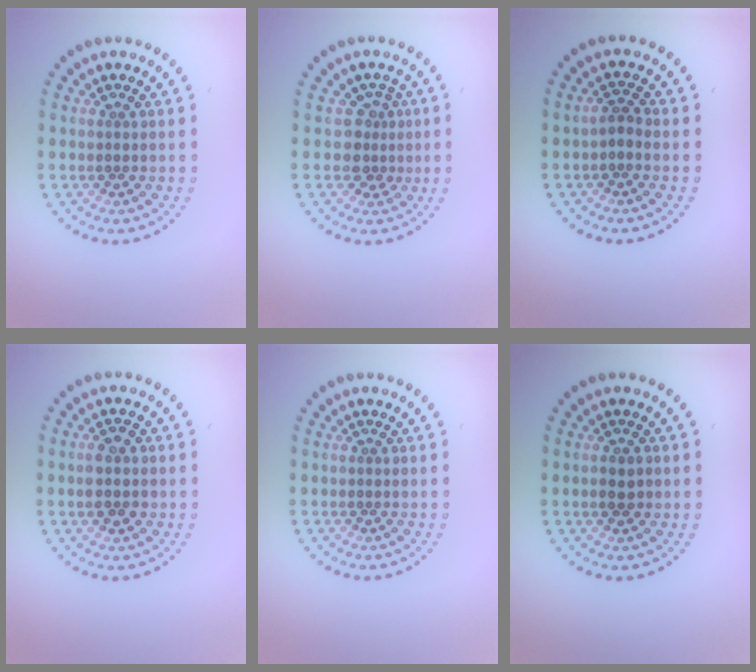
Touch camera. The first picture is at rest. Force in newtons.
{"total": 2.3, "press": 1.8, "slide": 1.4}
{"total": 1.5, "press": 1.2, "slide": 0.8}
{"total": 2.7, "press": 2.7, "slide": 0.1}
{"total": 0.0}
{"total": 1.6, "press": 1.6, "slide": 0.1}